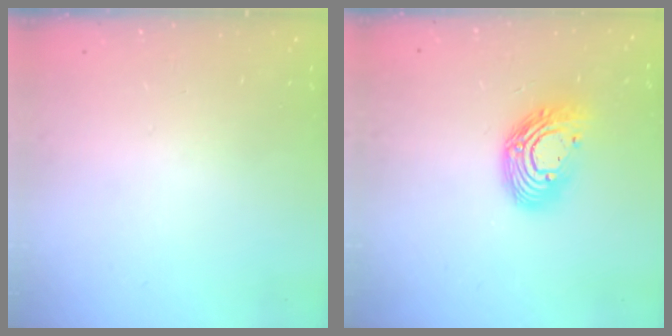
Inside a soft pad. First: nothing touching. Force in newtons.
{"total": 13.4, "press": 13.4, "slide": 1.0}